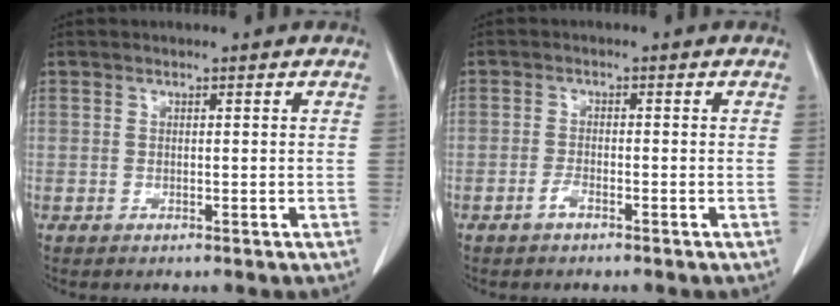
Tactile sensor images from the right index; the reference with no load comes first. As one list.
[{"total": 1.6, "force": [-1.1, 0.4, 1.0], "torque": [-0.020, 0.003, -0.023]}]